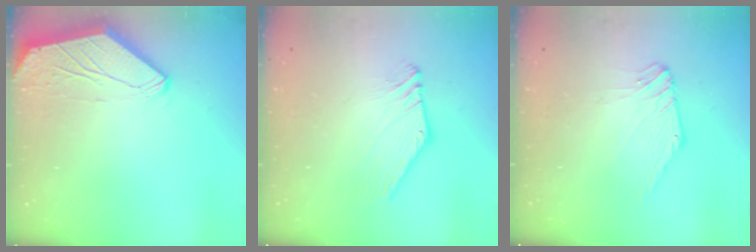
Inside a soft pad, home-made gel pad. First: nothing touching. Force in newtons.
{"total": 2.0, "press": 2.0, "slide": 0.0}
{"total": 1.7, "press": 1.7, "slide": 0.4}